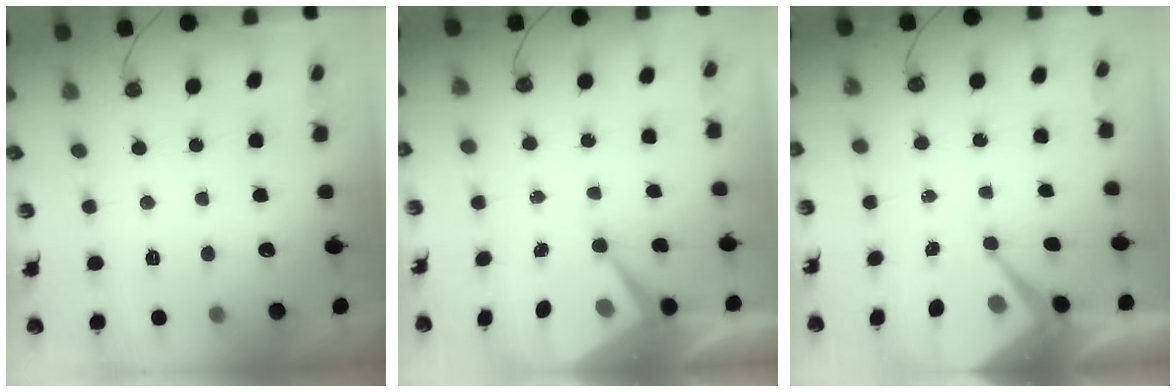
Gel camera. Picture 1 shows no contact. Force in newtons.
{"total": 9.0, "press": 9.0, "slide": 0.7}
{"total": 7.2, "press": 7.2, "slide": 0.6}